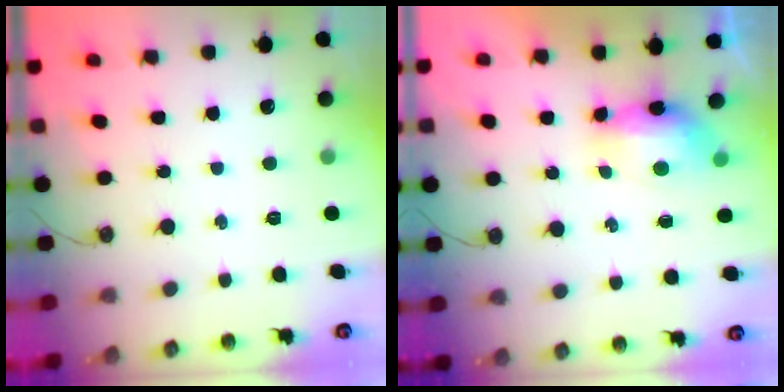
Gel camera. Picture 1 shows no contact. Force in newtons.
{"total": 7.6, "press": 7.4, "slide": 1.3}